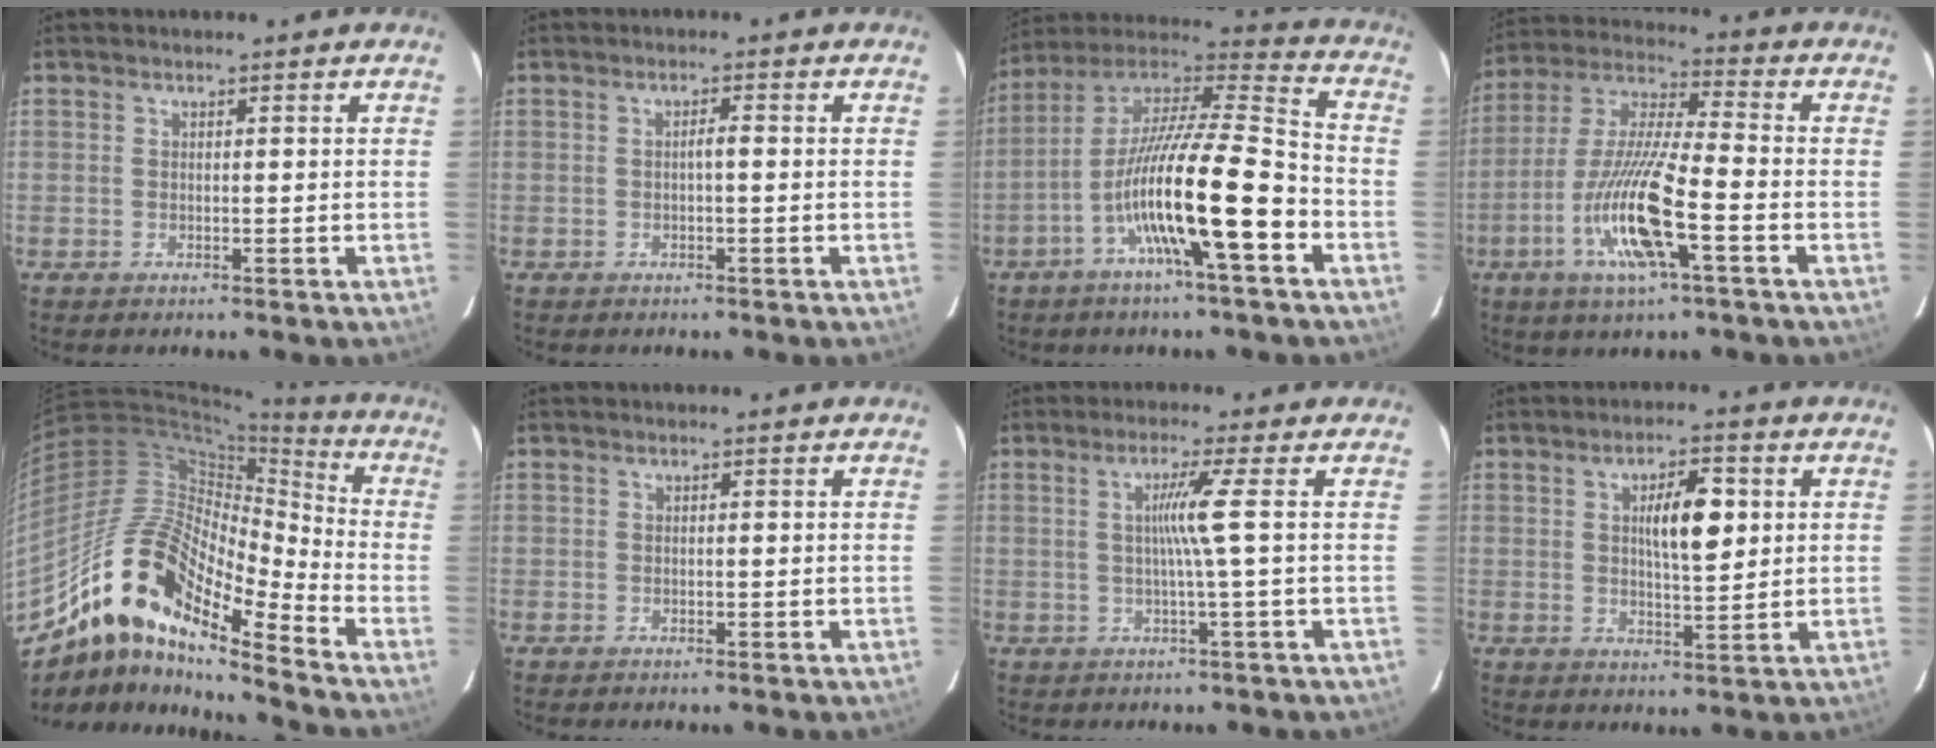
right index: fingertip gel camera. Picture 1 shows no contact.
{"total": 1.2, "force": [-0.2, 0.1, 1.2], "torque": [-0.019, 0.003, -0.003]}
{"total": 18.1, "force": [-6.5, 1.2, 16.8], "torque": [-0.307, 0.002, -0.118]}
{"total": 15.1, "force": [-5.4, 1.5, 14.0], "torque": [-0.285, -0.011, -0.102]}
{"total": 19.6, "force": [-12.7, 4.9, 14.1], "torque": [-0.277, 0.017, -0.228]}
{"total": 0.0}
{"total": 4.5, "force": [0.4, -1.7, 4.1], "torque": [-0.079, -0.003, 0.010]}
{"total": 7.1, "force": [1.7, 1.9, 6.6], "torque": [-0.109, 0.008, 0.031]}